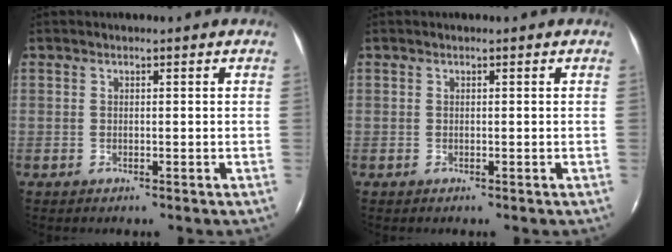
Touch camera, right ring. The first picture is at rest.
{"total": 0.0}